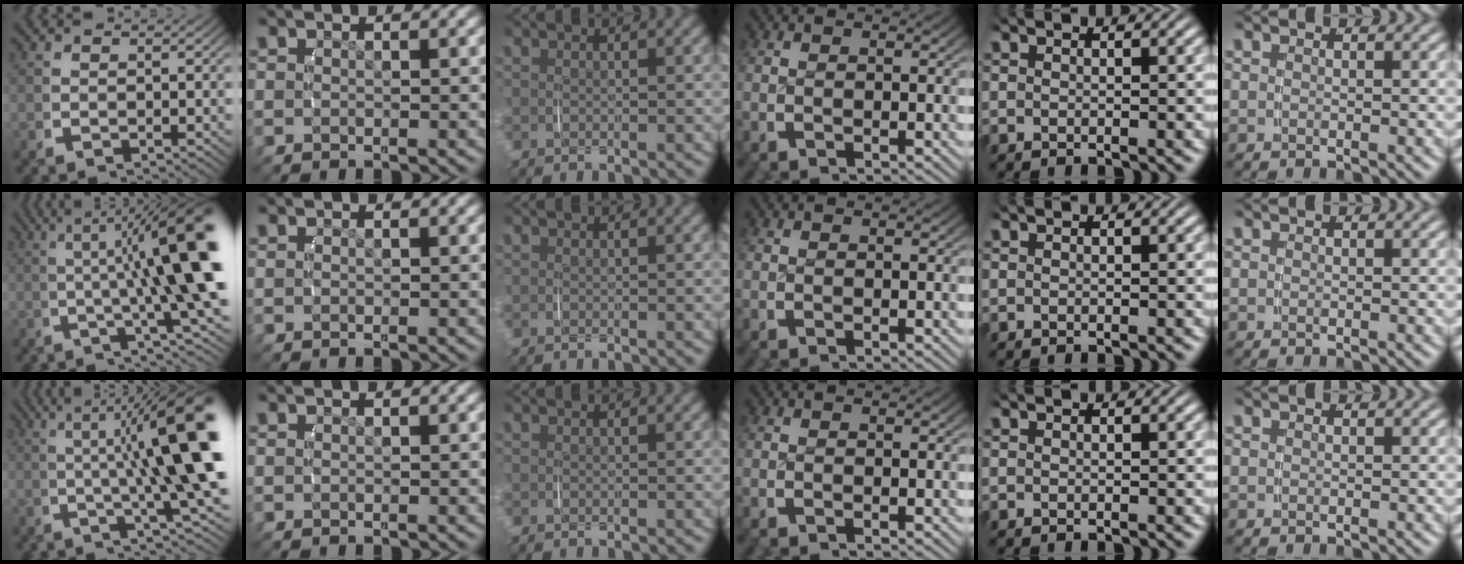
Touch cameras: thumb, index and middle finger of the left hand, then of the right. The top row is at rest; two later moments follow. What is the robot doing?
{"motion": "lift_and_place", "object": "camera"}